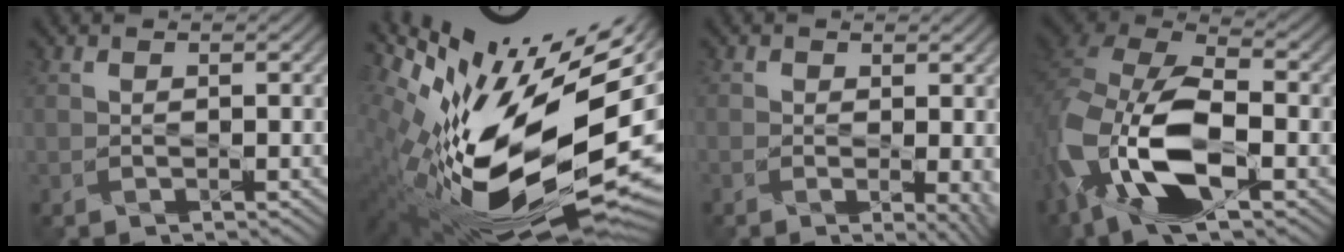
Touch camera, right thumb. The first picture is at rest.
{"total": 18.0, "force": [-0.3, 9.3, 15.4], "torque": [-0.269, -0.023, 0.006]}
{"total": 4.6, "force": [-0.9, 2.1, 4.0], "torque": [-0.051, -0.011, -0.002]}
{"total": 13.7, "force": [-4.8, 7.8, 10.3], "torque": [-0.249, -0.022, -0.090]}